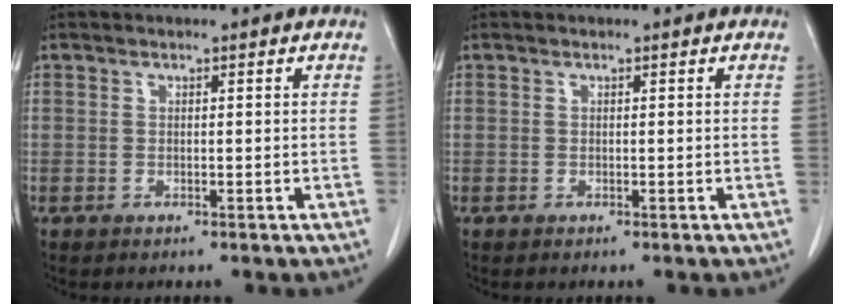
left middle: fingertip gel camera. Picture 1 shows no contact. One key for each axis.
{"total": 0.0}